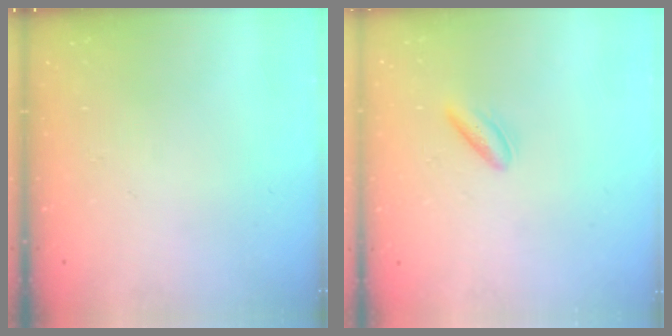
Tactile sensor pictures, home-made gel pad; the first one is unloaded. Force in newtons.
{"total": 2.4, "press": 2.2, "slide": 0.9}